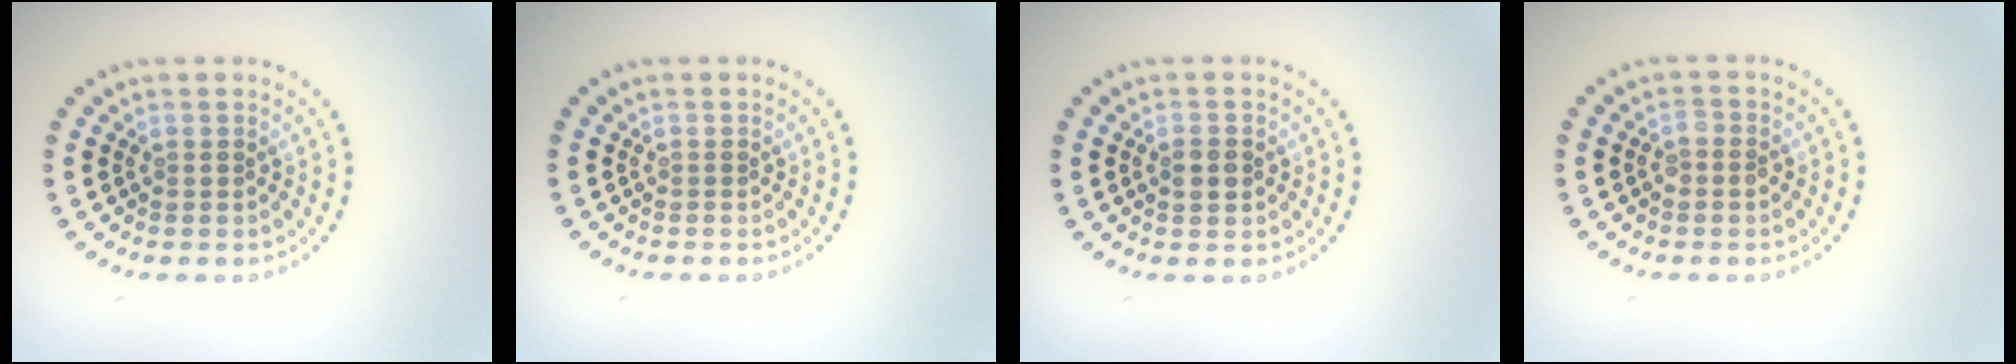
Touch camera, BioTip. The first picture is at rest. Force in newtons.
{"total": 0.0}
{"total": 2.0, "press": 2.0, "slide": 0.2}
{"total": 1.1, "press": 1.0, "slide": 0.3}